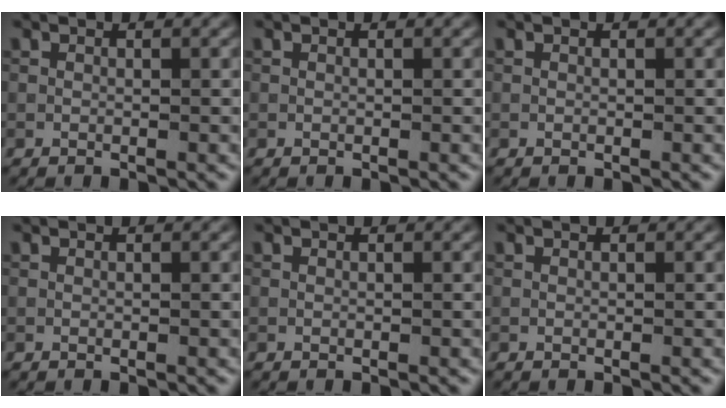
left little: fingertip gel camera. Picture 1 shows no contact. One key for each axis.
{"total": 0.0}
{"total": 0.0}
{"total": 0.0}
{"total": 0.0}
{"total": 0.0}